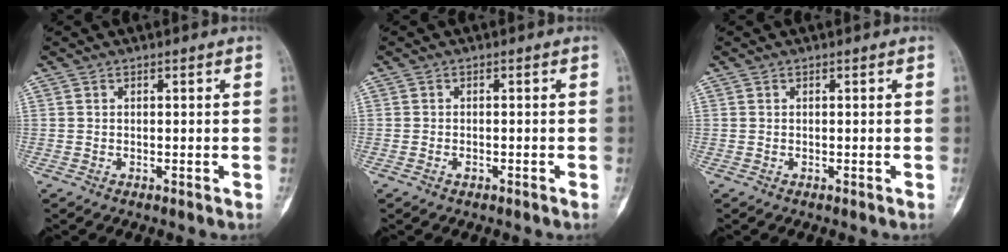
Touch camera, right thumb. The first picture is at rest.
{"total": 0.7, "force": [-0.4, 0.5, 0.4], "torque": [-0.009, 0.006, -0.006]}
{"total": 0.0}